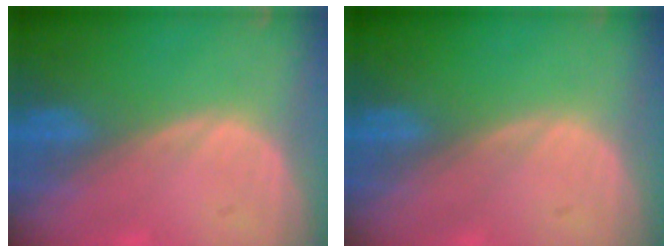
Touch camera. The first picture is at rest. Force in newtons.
{"total": 0.0}